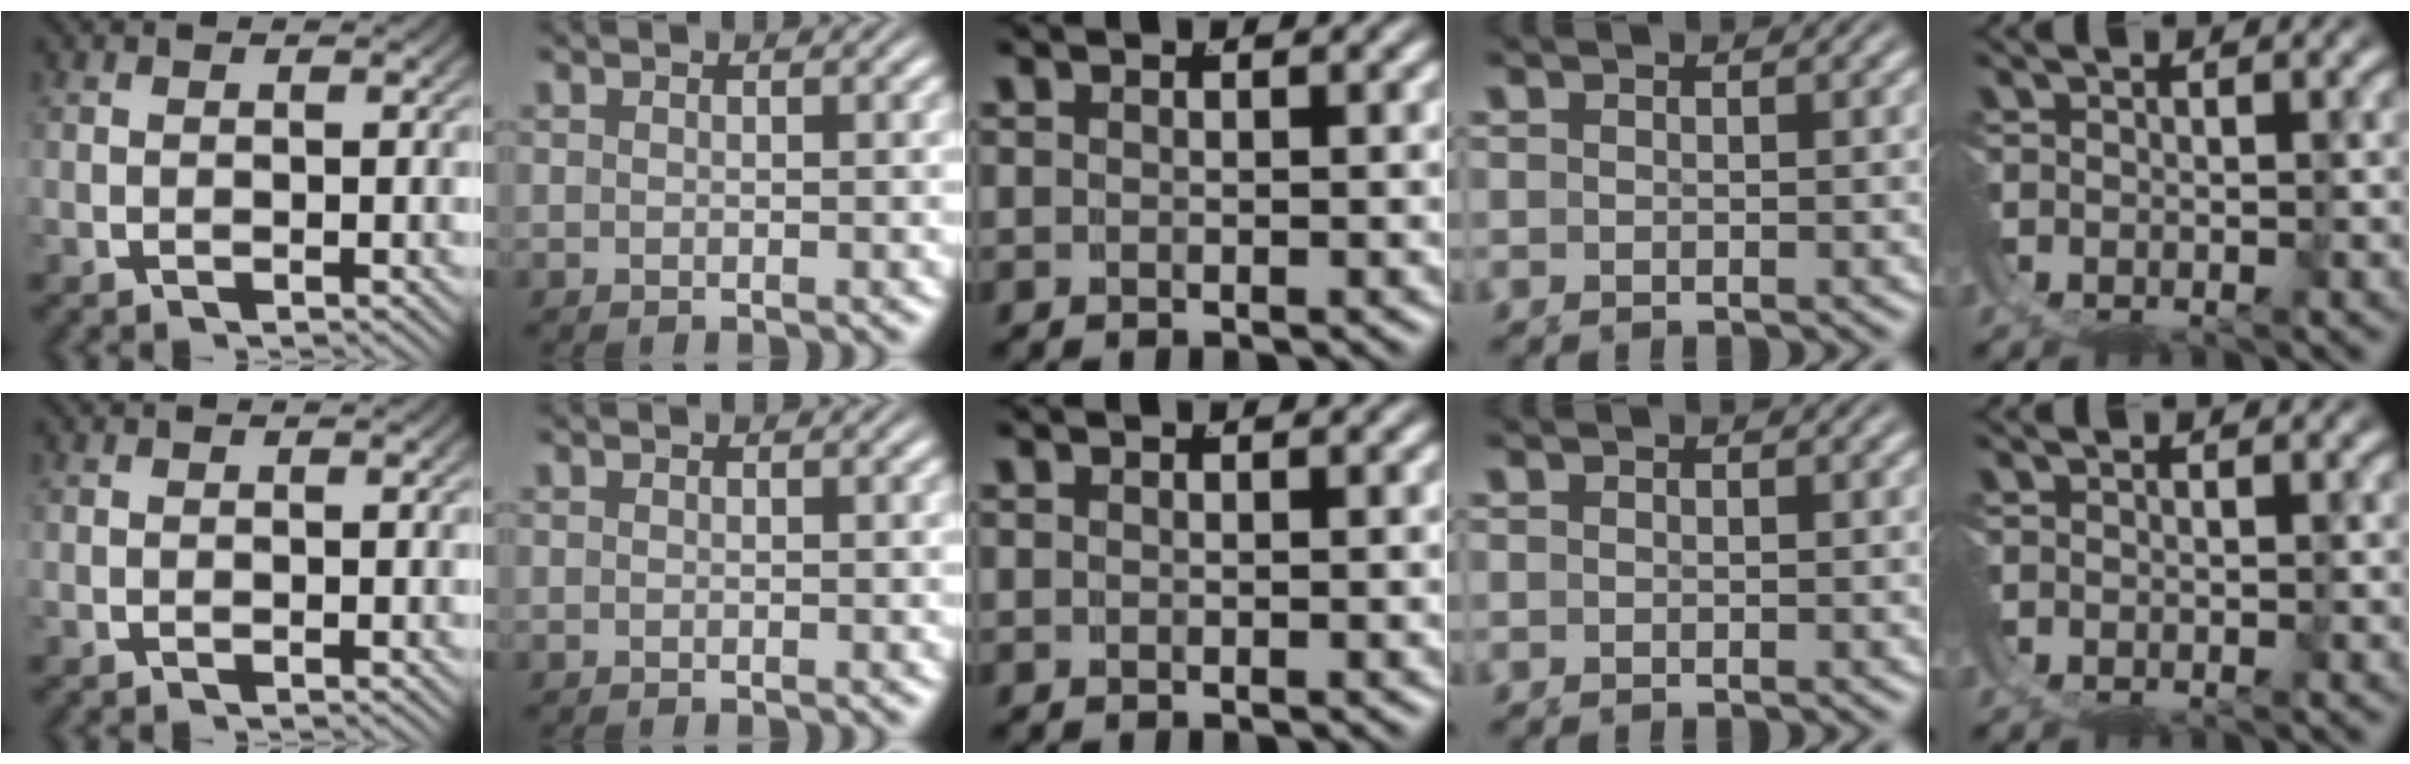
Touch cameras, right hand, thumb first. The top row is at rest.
{}